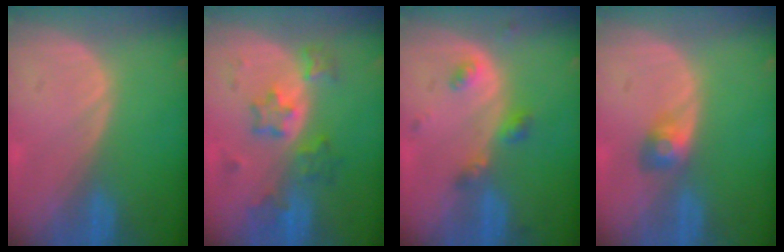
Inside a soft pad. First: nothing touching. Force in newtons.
{"total": 6.0, "press": 6.0, "slide": 0.4}
{"total": 3.8, "press": 3.7, "slide": 0.5}
{"total": 3.0, "press": 2.6, "slide": 1.4}